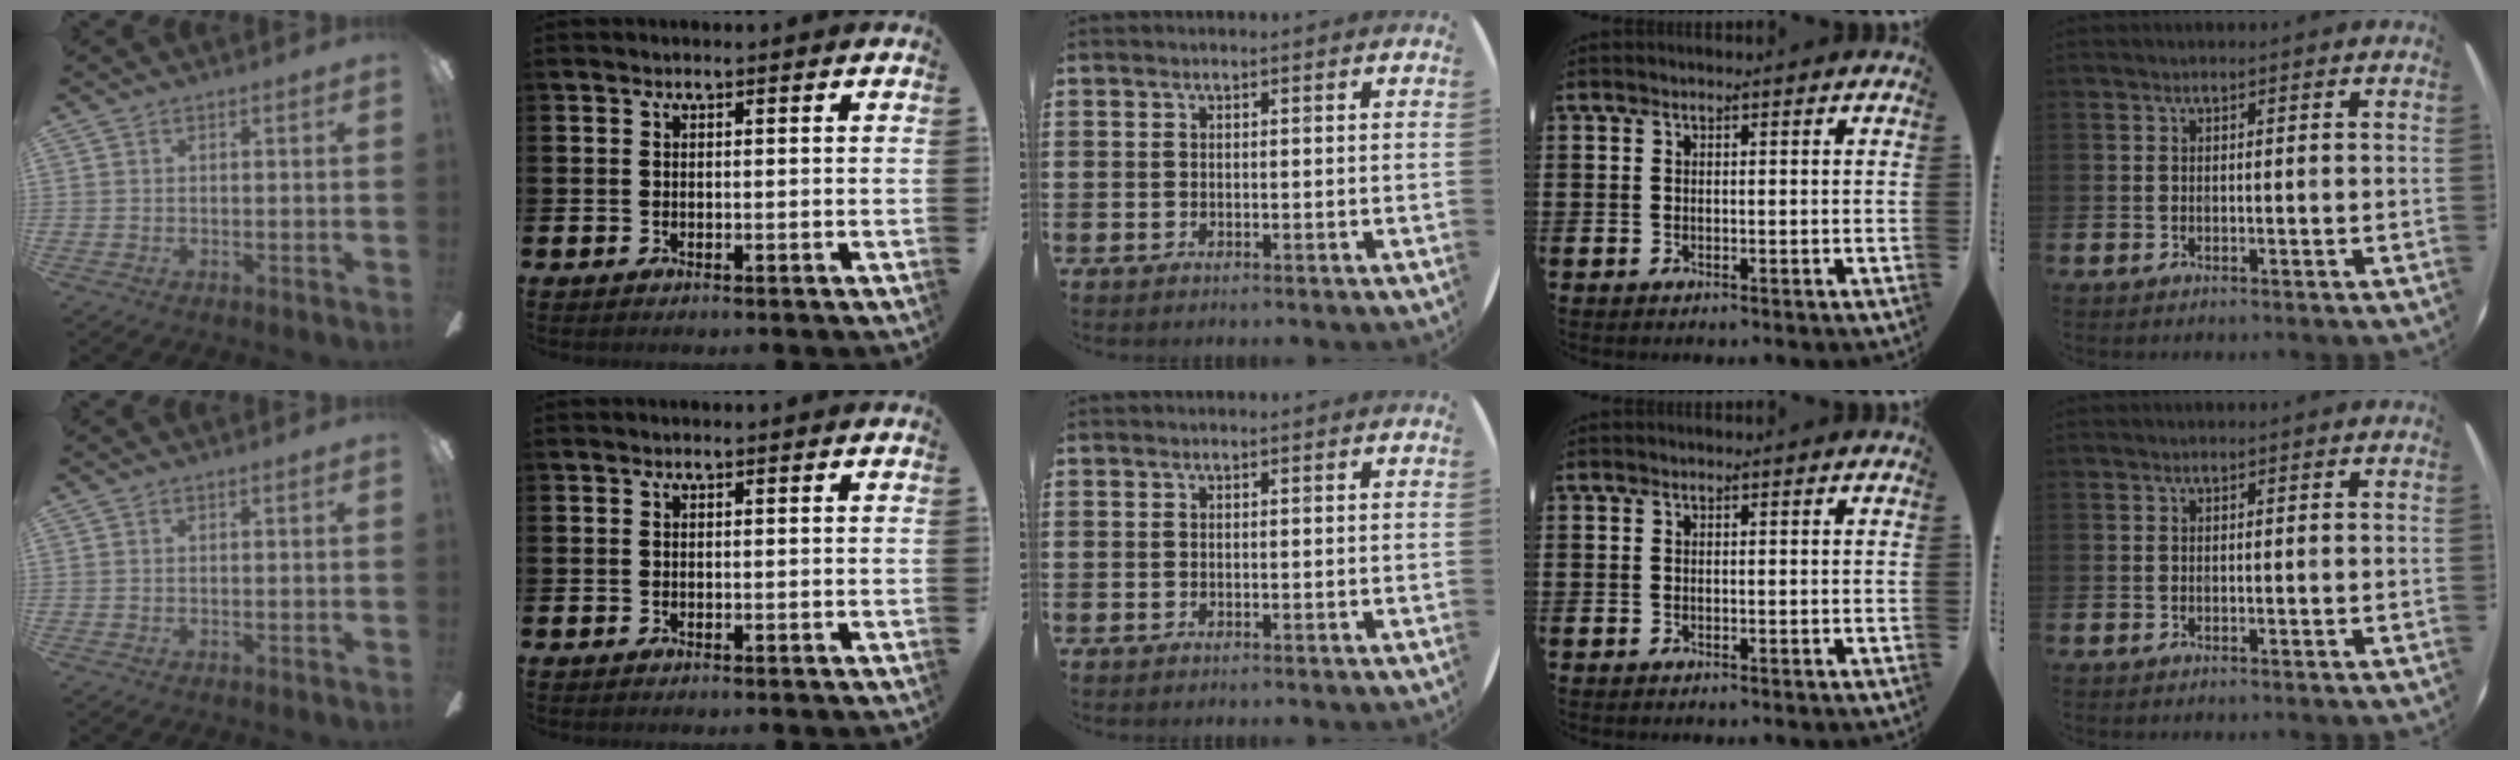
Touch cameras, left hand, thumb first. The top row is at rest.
{}